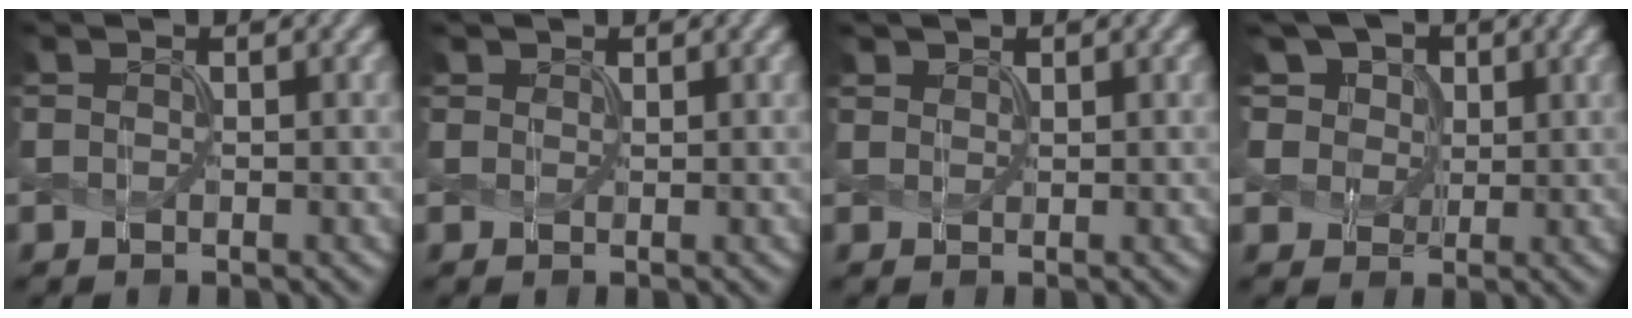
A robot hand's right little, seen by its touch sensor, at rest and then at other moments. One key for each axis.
{"total": 1.0, "fx": 0.3, "fy": 0.0, "fz": -1.0, "tx": 0.016, "ty": 0.001, "tz": 0.016}
{"total": 1.1, "fx": 0.7, "fy": 0.0, "fz": -0.9, "tx": 0.011, "ty": 0.003, "tz": 0.025}
{"total": 8.0, "fx": 4.4, "fy": 6.0, "fz": 3.1, "tx": -0.069, "ty": 0.024, "tz": 0.062}